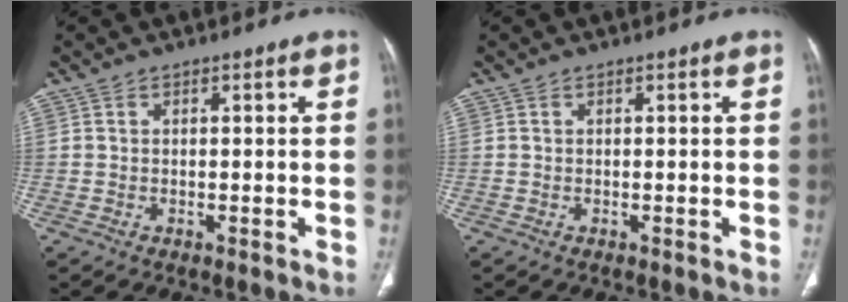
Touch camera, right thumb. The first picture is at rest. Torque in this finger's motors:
{"motor_torque": [-0.06, 0.06, -0.02, 0.02, 0.03]}